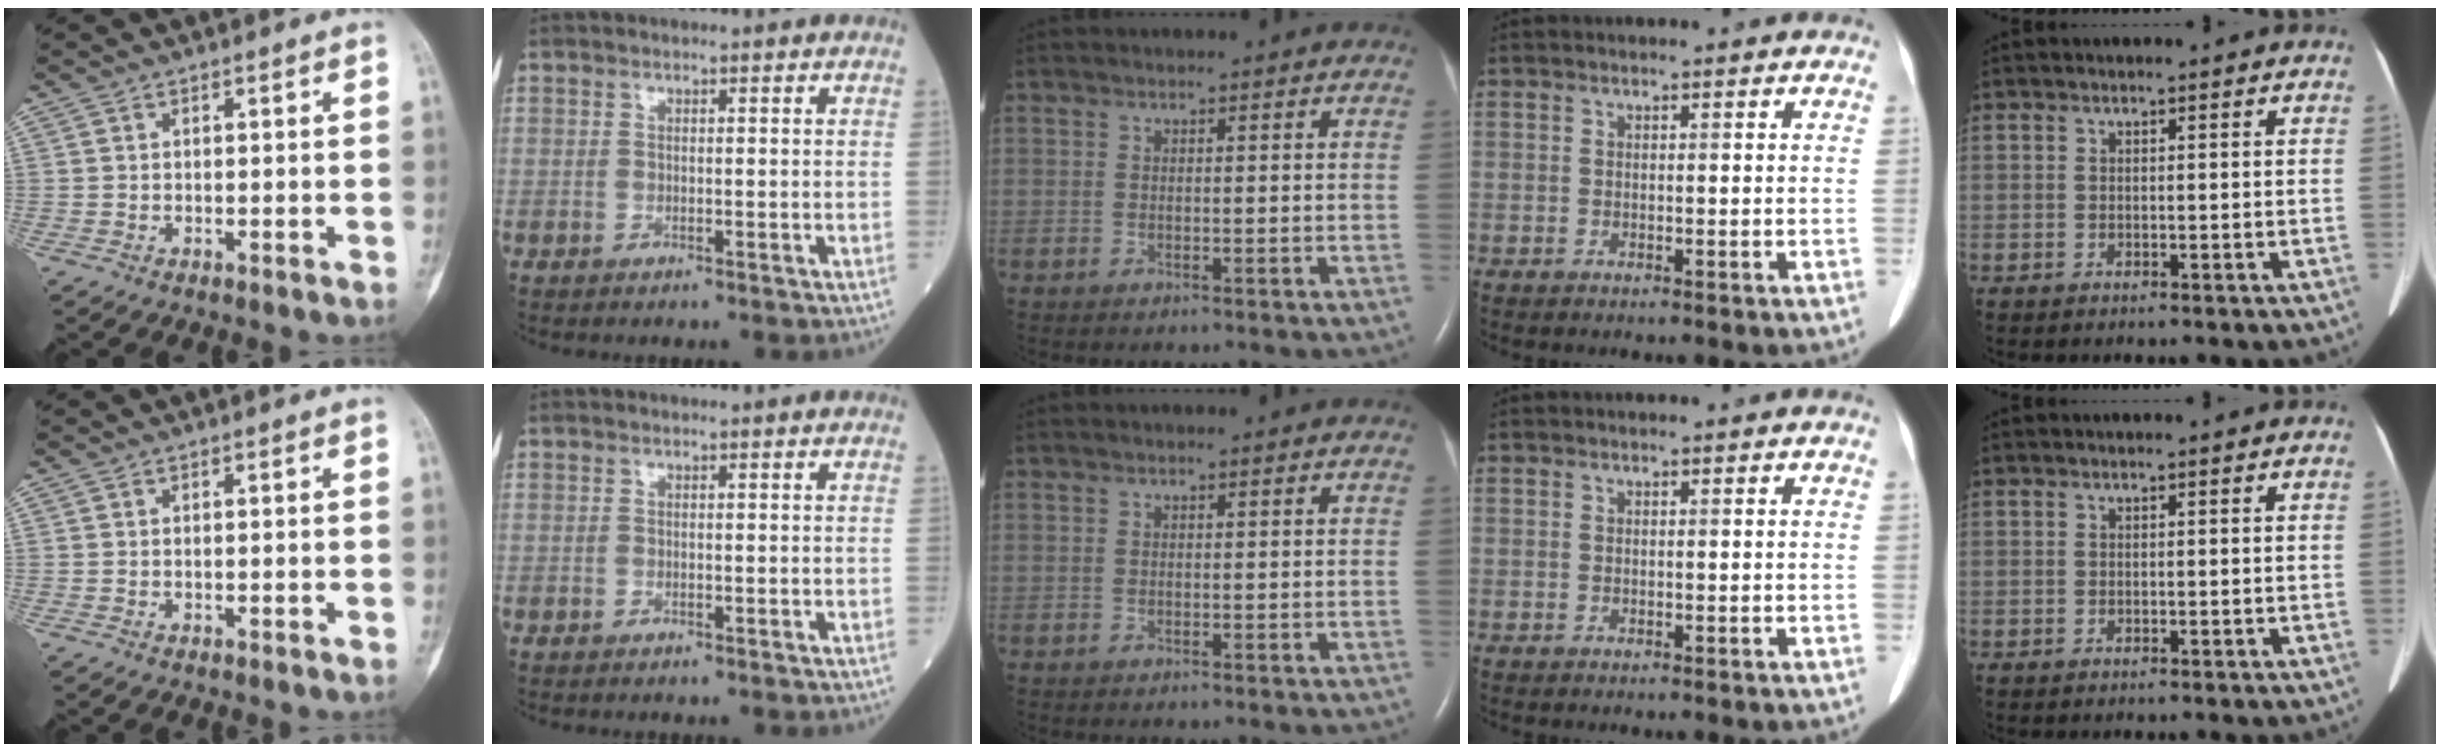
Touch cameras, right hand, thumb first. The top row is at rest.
{}